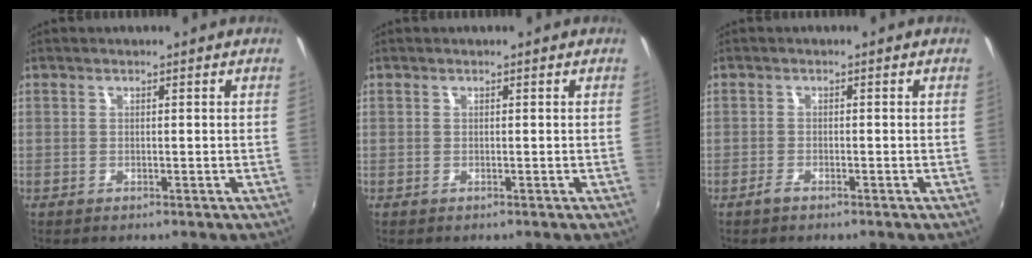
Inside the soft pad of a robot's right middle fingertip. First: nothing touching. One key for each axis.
{"total": 0.0}
{"total": 1.2, "fx": -1.0, "fy": 0.2, "fz": 0.6, "tx": -0.014, "ty": -0.003, "tz": -0.021}